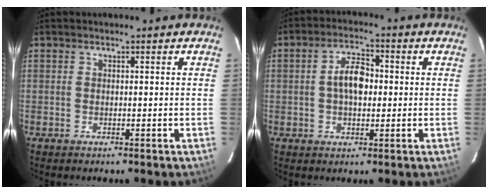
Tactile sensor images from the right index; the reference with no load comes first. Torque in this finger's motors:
{"motor_torque": [0.31, 0.02, 0.45, 0.07]}